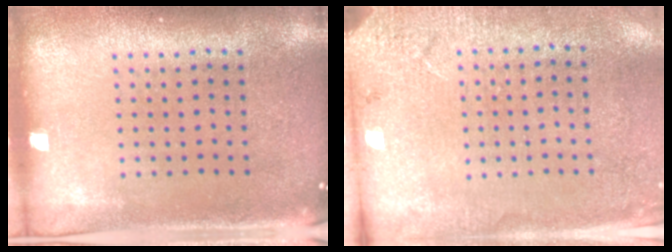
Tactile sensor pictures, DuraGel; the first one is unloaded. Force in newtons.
{"total": 2.6, "press": 2.4, "slide": 0.9}